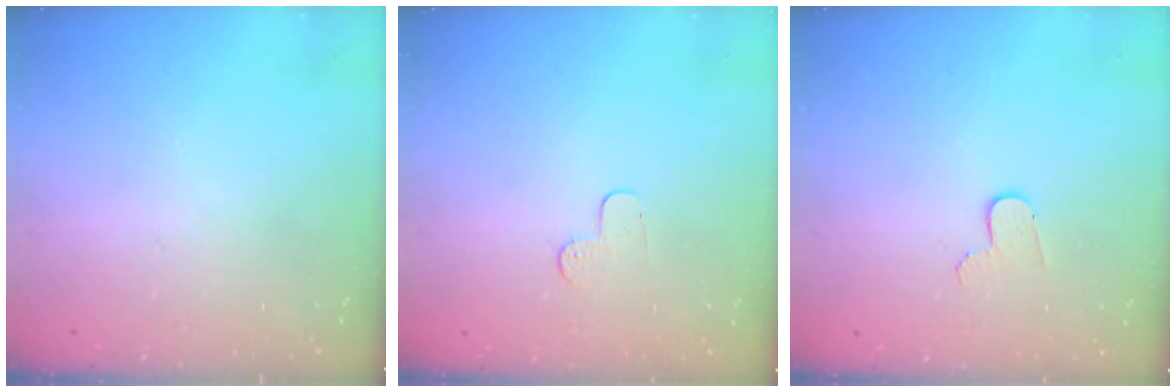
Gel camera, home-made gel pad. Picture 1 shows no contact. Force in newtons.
{"total": 3.7, "press": 3.7, "slide": 0.4}
{"total": 4.1, "press": 4.1, "slide": 0.3}